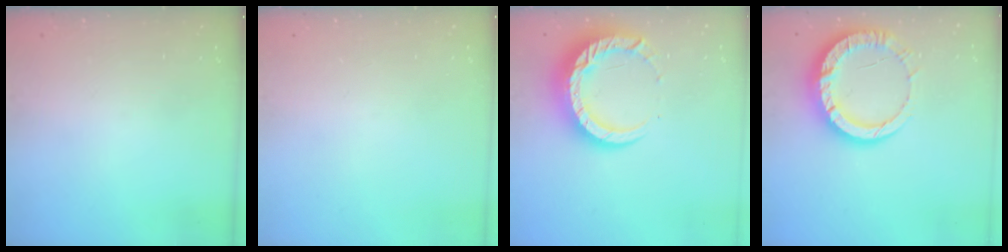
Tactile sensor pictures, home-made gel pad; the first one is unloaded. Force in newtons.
{"total": 0.0}
{"total": 13.5, "press": 13.4, "slide": 1.5}
{"total": 14.4, "press": 14.3, "slide": 1.4}